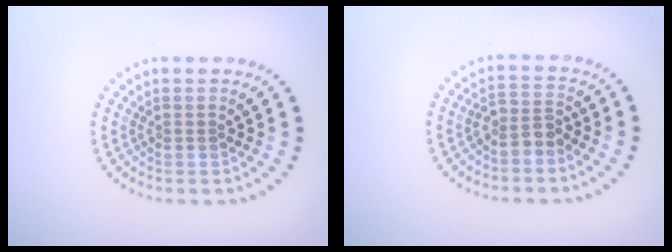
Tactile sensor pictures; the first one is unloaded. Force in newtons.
{"total": 2.2, "press": 1.8, "slide": 1.2}